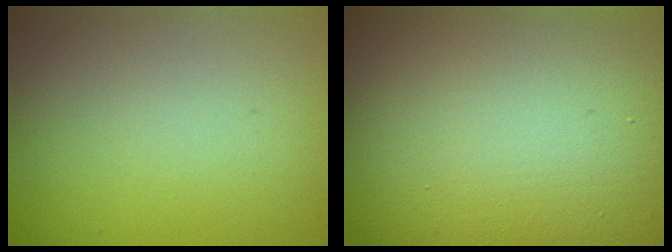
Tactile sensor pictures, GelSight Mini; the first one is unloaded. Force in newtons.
{"total": 20.6, "press": 20.6, "slide": 0.9}